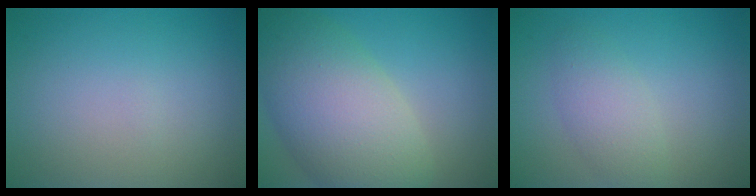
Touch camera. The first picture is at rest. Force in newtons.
{"total": 9.8, "press": 9.8, "slide": 0.3}
{"total": 2.7, "press": 2.7, "slide": 0.1}